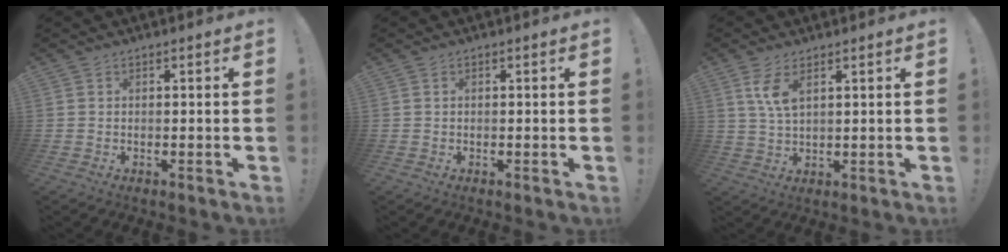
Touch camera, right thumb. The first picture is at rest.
{"total": 0.0}
{"total": 6.1, "force": [2.9, 2.2, 4.9], "torque": [-0.094, -0.014, 0.048]}